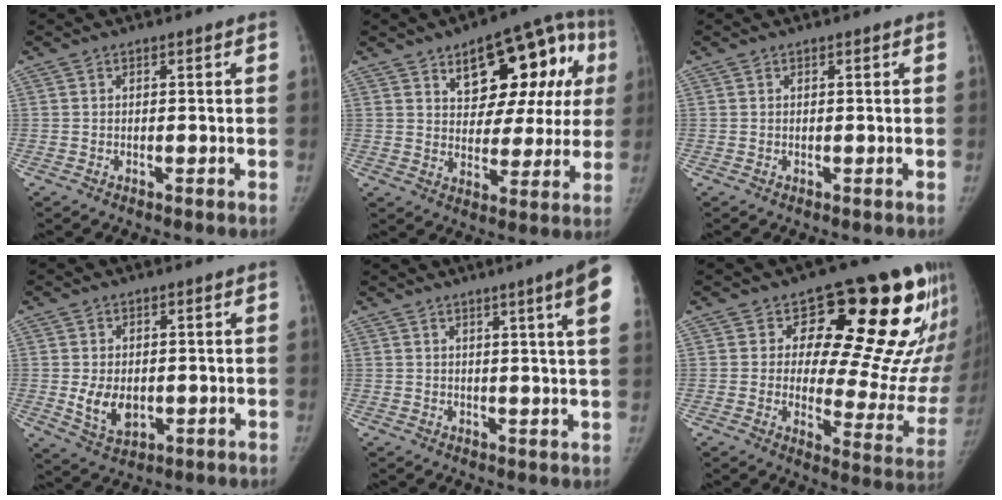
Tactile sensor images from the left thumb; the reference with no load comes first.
{"total": 19.0, "force": [6.9, 10.1, 14.5], "torque": [-0.135, 0.010, 0.092]}
{"total": 0.0}
{"total": 6.3, "force": [-0.3, 4.4, 4.5], "torque": [-0.063, -0.012, 0.007]}
{"total": 9.7, "force": [5.0, -0.6, 8.3], "torque": [-0.103, -0.017, 0.050]}
{"total": 21.6, "force": [10.7, 10.1, 15.8], "torque": [-0.137, -0.058, 0.142]}